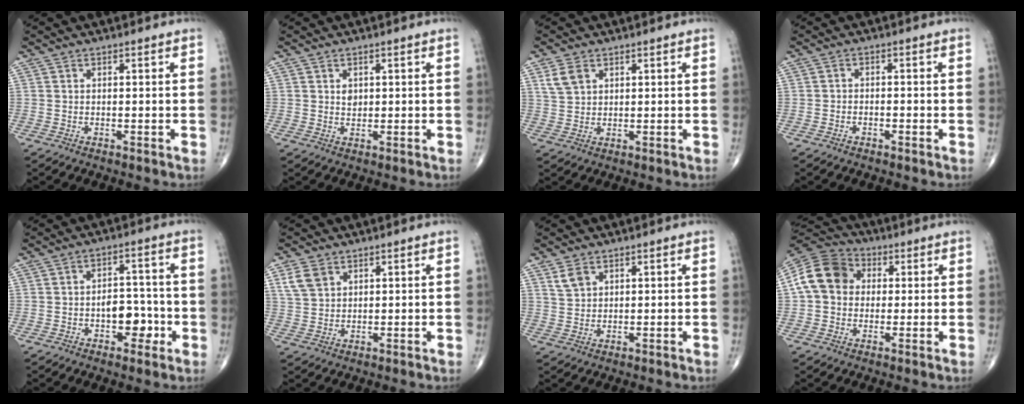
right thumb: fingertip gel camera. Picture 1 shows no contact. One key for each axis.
{"total": 1.8, "fx": 0.6, "fy": 1.3, "fz": 1.0, "tx": -0.009, "ty": -0.004, "tz": 0.011}
{"total": 4.1, "fx": 2.1, "fy": 2.8, "fz": 2.1, "tx": -0.038, "ty": -0.004, "tz": 0.048}
{"total": 1.1, "fx": -0.8, "fy": 0.6, "fz": 0.4, "tx": -0.006, "ty": 0.005, "tz": -0.015}
{"total": 7.0, "fx": -2.2, "fy": 4.4, "fz": 5.1, "tx": -0.042, "ty": 0.026, "tz": -0.034}
{"total": 4.7, "fx": 2.5, "fy": 3.2, "fz": 2.4, "tx": -0.041, "ty": -0.006, "tz": 0.056}
{"total": 3.2, "fx": 1.9, "fy": 2.0, "fz": 1.4, "tx": -0.023, "ty": -0.006, "tz": 0.044}
{"total": 11.8, "fx": 1.6, "fy": 9.7, "fz": 6.6, "tx": -0.110, "ty": 0.026, "tz": 0.016}